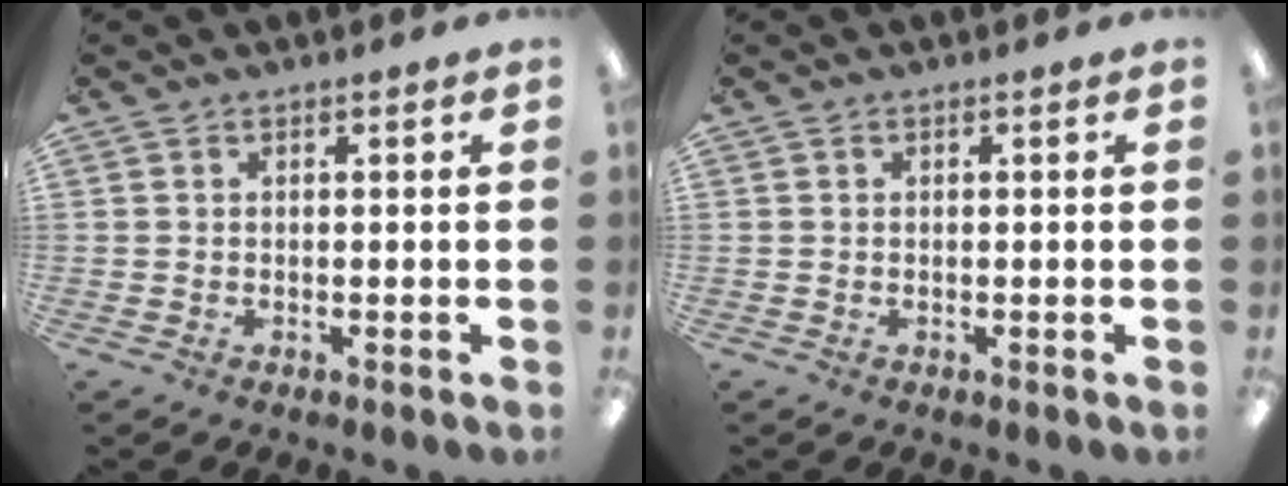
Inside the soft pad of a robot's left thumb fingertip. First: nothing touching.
{"total": 0.0}